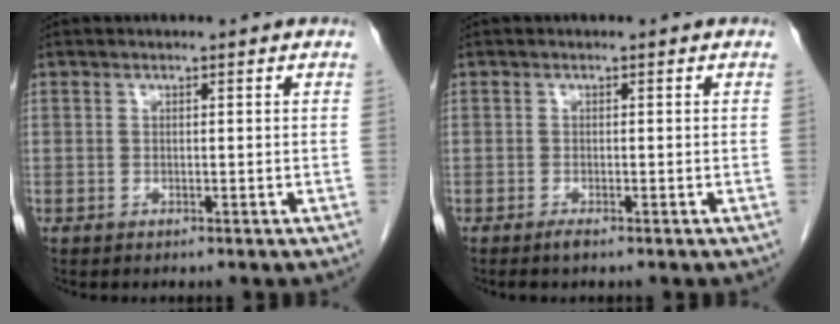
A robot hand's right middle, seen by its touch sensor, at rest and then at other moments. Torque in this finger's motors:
{"motor_torque": [0.40, -0.24, 0.12, 0.02]}